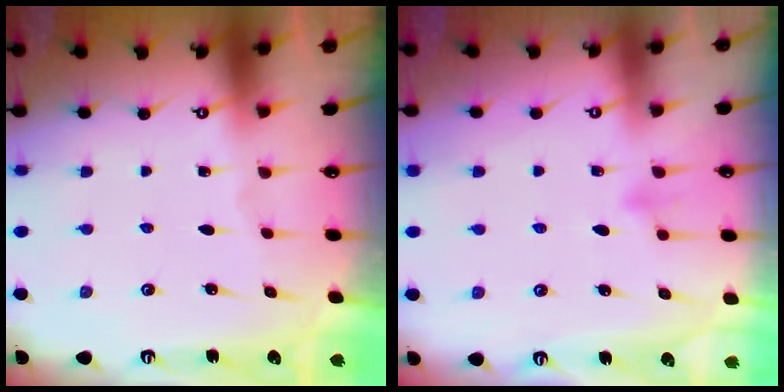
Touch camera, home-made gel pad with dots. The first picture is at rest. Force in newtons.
{"total": 8.2, "press": 8.1, "slide": 0.6}